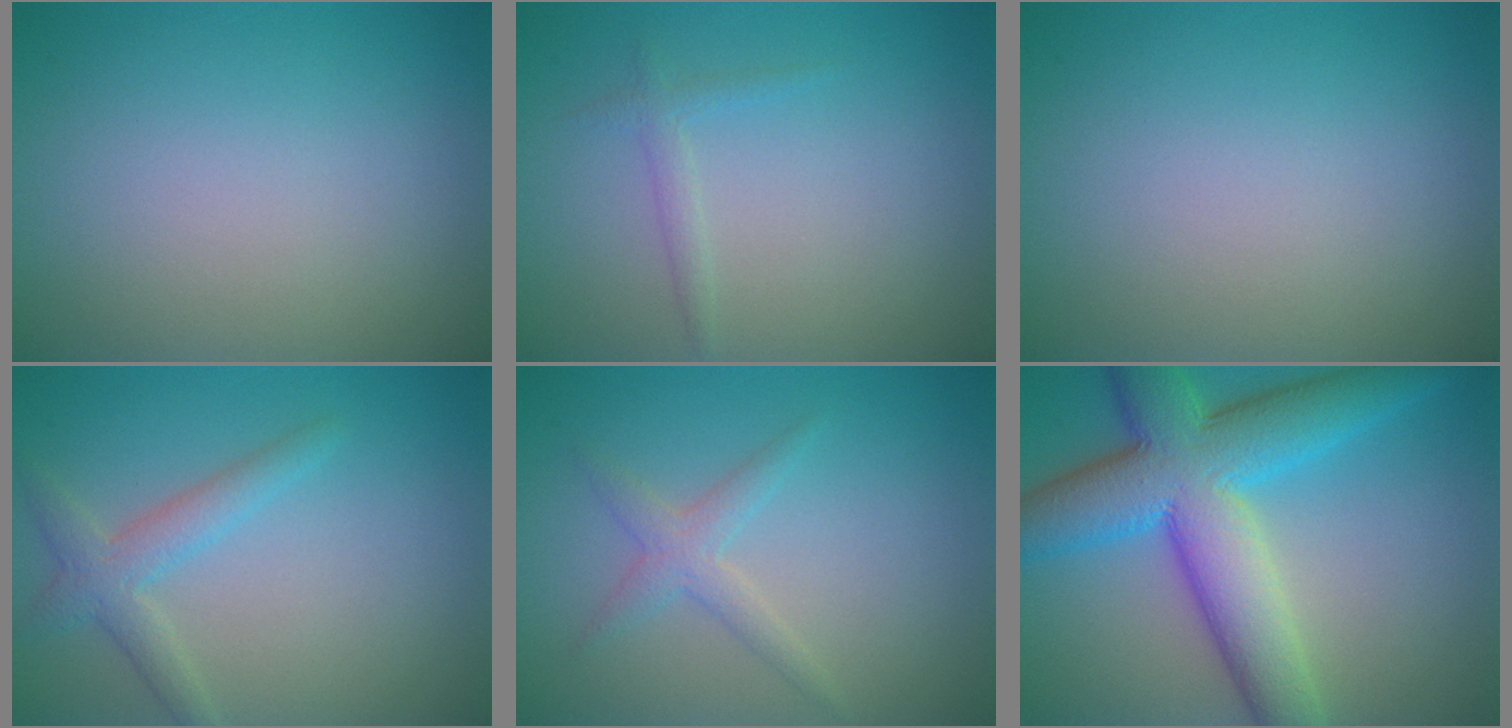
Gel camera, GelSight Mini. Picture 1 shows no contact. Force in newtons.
{"total": 1.2, "press": 1.2, "slide": 0.1}
{"total": 0.0}
{"total": 2.7, "press": 2.7, "slide": 0.1}
{"total": 1.9, "press": 1.9, "slide": 0.1}
{"total": 10.9, "press": 10.9, "slide": 0.1}